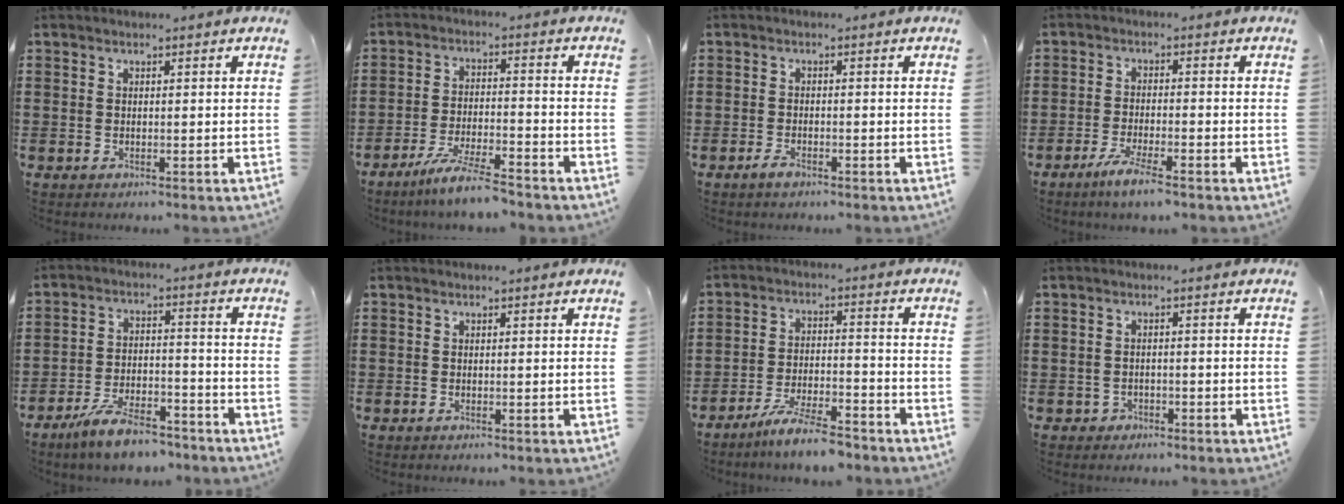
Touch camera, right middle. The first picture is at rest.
{"total": 6.5, "force": [-5.7, 0.1, 3.2], "torque": [-0.070, -0.010, -0.108]}
{"total": 1.6, "force": [-1.1, 0.6, 1.0], "torque": [-0.026, -0.003, -0.025]}
{"total": 4.1, "force": [-3.2, 0.2, 2.6], "torque": [-0.055, -0.005, -0.060]}
{"total": 7.9, "force": [-6.8, 1.7, 3.7], "torque": [-0.077, 0.008, -0.130]}
{"total": 0.0}
{"total": 7.2, "force": [-6.4, 0.5, 3.4], "torque": [-0.071, -0.002, -0.122]}
{"total": 1.3, "force": [-1.0, 0.8, 0.2], "torque": [-0.008, 0.001, -0.023]}